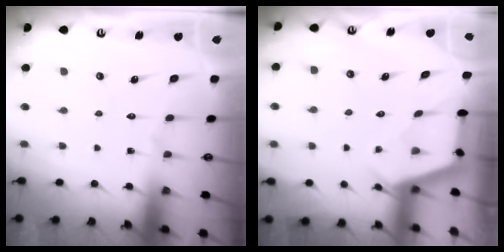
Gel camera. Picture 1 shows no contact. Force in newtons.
{"total": 2.5, "press": 2.5, "slide": 0.3}